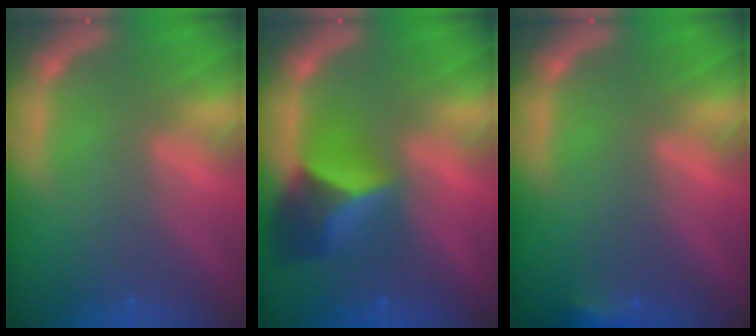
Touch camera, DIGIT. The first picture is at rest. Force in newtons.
{"total": 6.0}
{"total": 1.9}